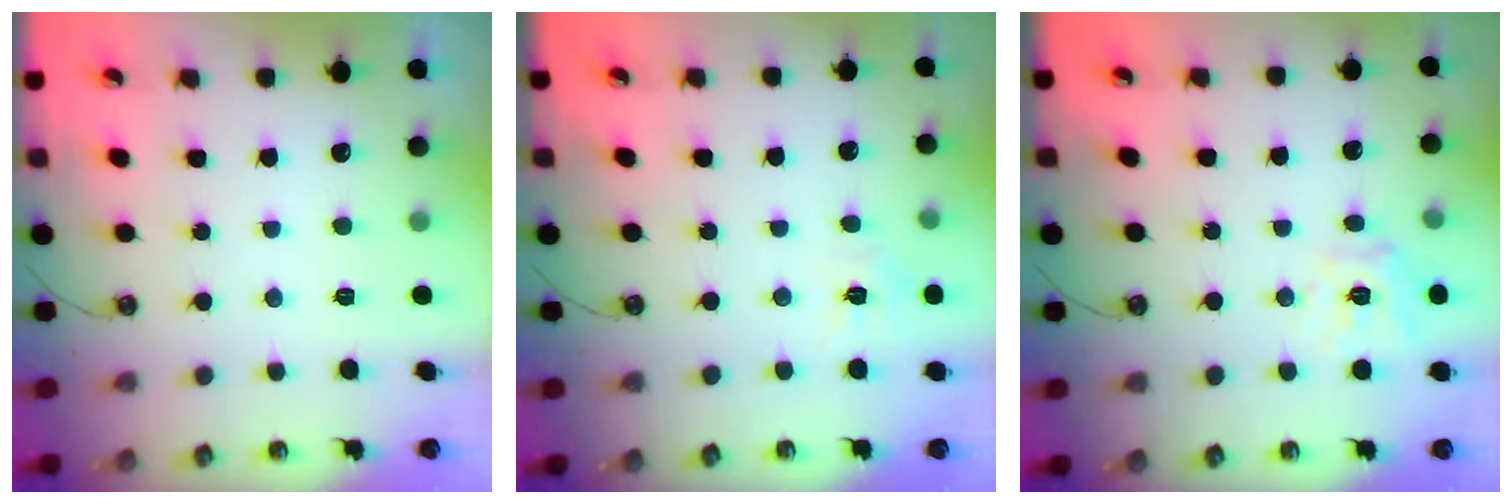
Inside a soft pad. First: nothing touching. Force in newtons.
{"total": 5.3, "press": 5.2, "slide": 0.5}
{"total": 11.2, "press": 11.1, "slide": 1.2}